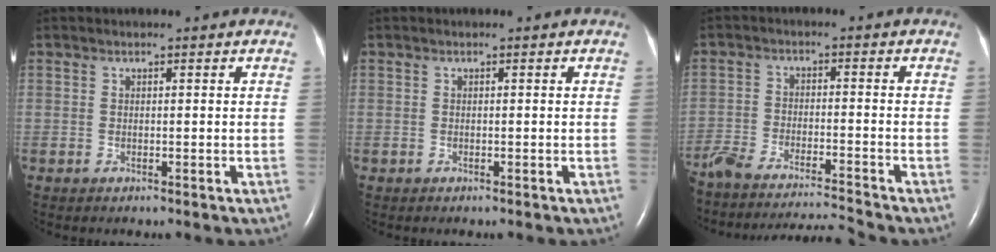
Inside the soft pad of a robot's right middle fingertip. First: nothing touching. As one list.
[{"total": 0.0}, {"total": 16.4, "force": [-15.4, -0.5, 5.7], "torque": [-0.110, -0.011, -0.246]}]